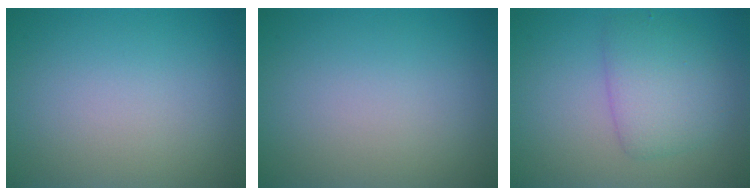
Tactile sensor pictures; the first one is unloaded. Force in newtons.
{"total": 0.0}
{"total": 3.8, "press": 3.8, "slide": 0.1}